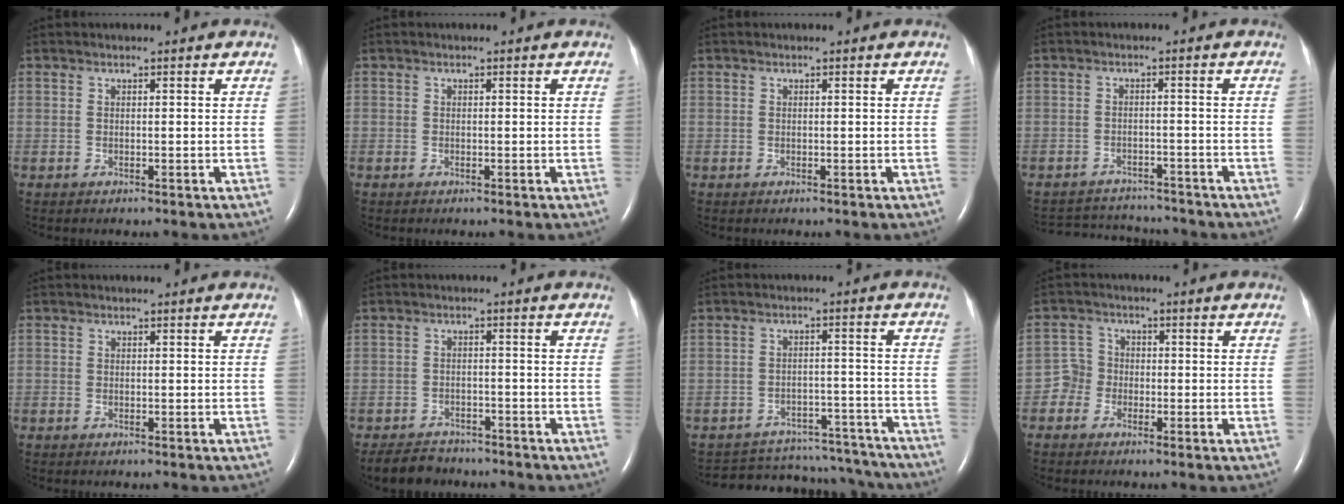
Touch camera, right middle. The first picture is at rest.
{"total": 0.0}
{"total": 0.0}
{"total": 8.7, "force": [-8.5, 1.6, 0.9], "torque": [-0.021, 0.007, -0.120]}
{"total": 0.0}
{"total": 5.2, "force": [-4.7, 2.0, 0.8], "torque": [-0.020, -0.007, -0.080]}
{"total": 16.5, "force": [-15.7, 4.5, 2.4], "torque": [-0.051, 0.020, -0.198]}
{"total": 3.1, "force": [-1.4, 2.8, 0.3], "torque": [-0.003, 0.013, -0.036]}